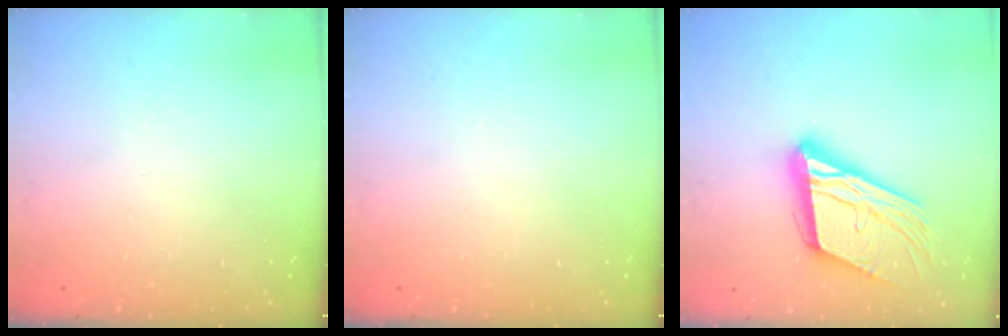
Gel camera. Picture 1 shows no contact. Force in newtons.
{"total": 0.0}
{"total": 21.2, "press": 21.0, "slide": 2.9}